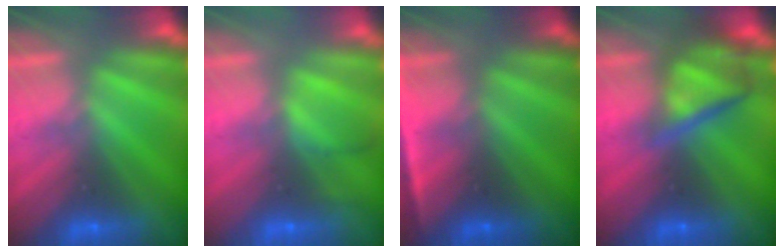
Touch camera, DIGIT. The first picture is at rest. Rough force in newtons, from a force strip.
{"total": 2.1}
{"total": 4.6}
{"total": 6.5}